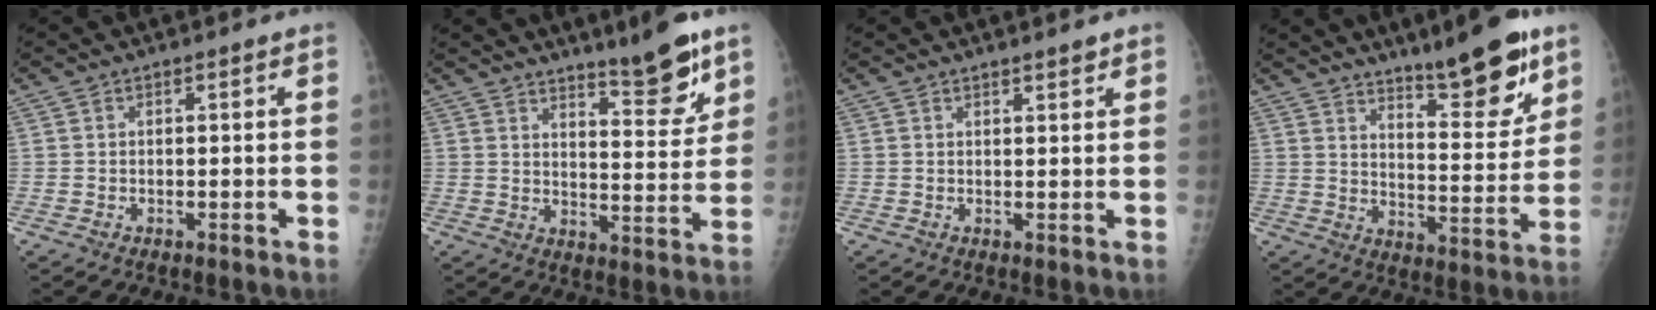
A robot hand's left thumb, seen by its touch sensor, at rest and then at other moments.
{"total": 7.1, "force": [5.2, 1.5, 4.6], "torque": [-0.052, -0.039, 0.074]}
{"total": 1.6, "force": [1.3, 0.3, 0.9], "torque": [-0.010, -0.008, 0.019]}
{"total": 15.1, "force": [10.4, 3.7, 10.4], "torque": [-0.120, -0.072, 0.165]}